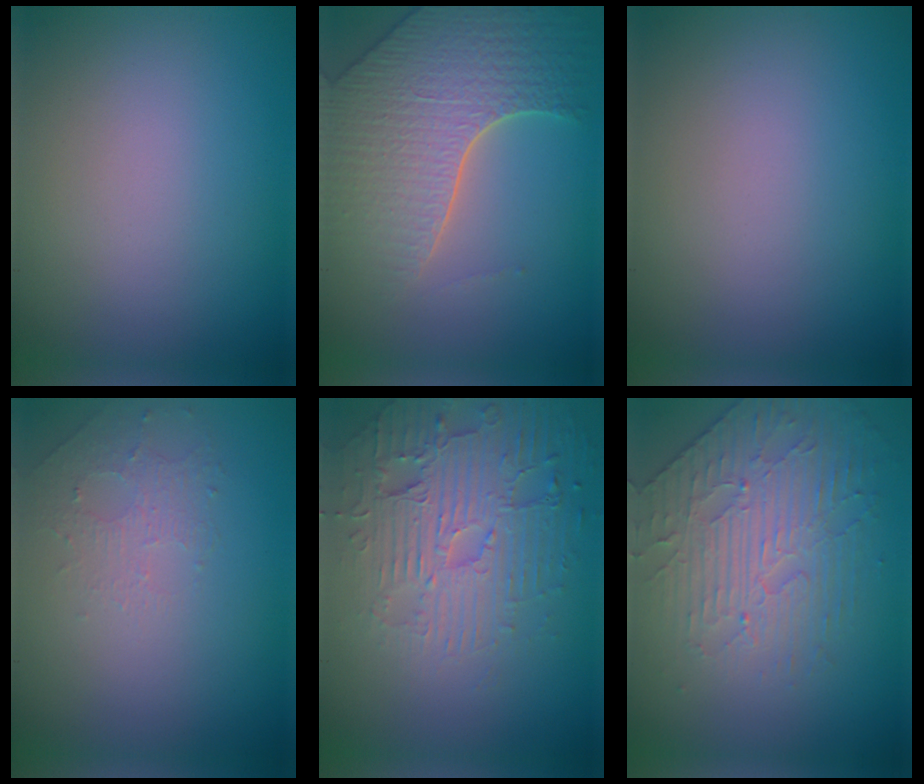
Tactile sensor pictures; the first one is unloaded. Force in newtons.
{"total": 6.4, "press": 5.2, "slide": 3.7}
{"total": 0.0}
{"total": 1.4, "press": 0.7, "slide": 1.2}
{"total": 5.4, "press": 4.7, "slide": 2.7}
{"total": 3.9, "press": 3.8, "slide": 0.8}